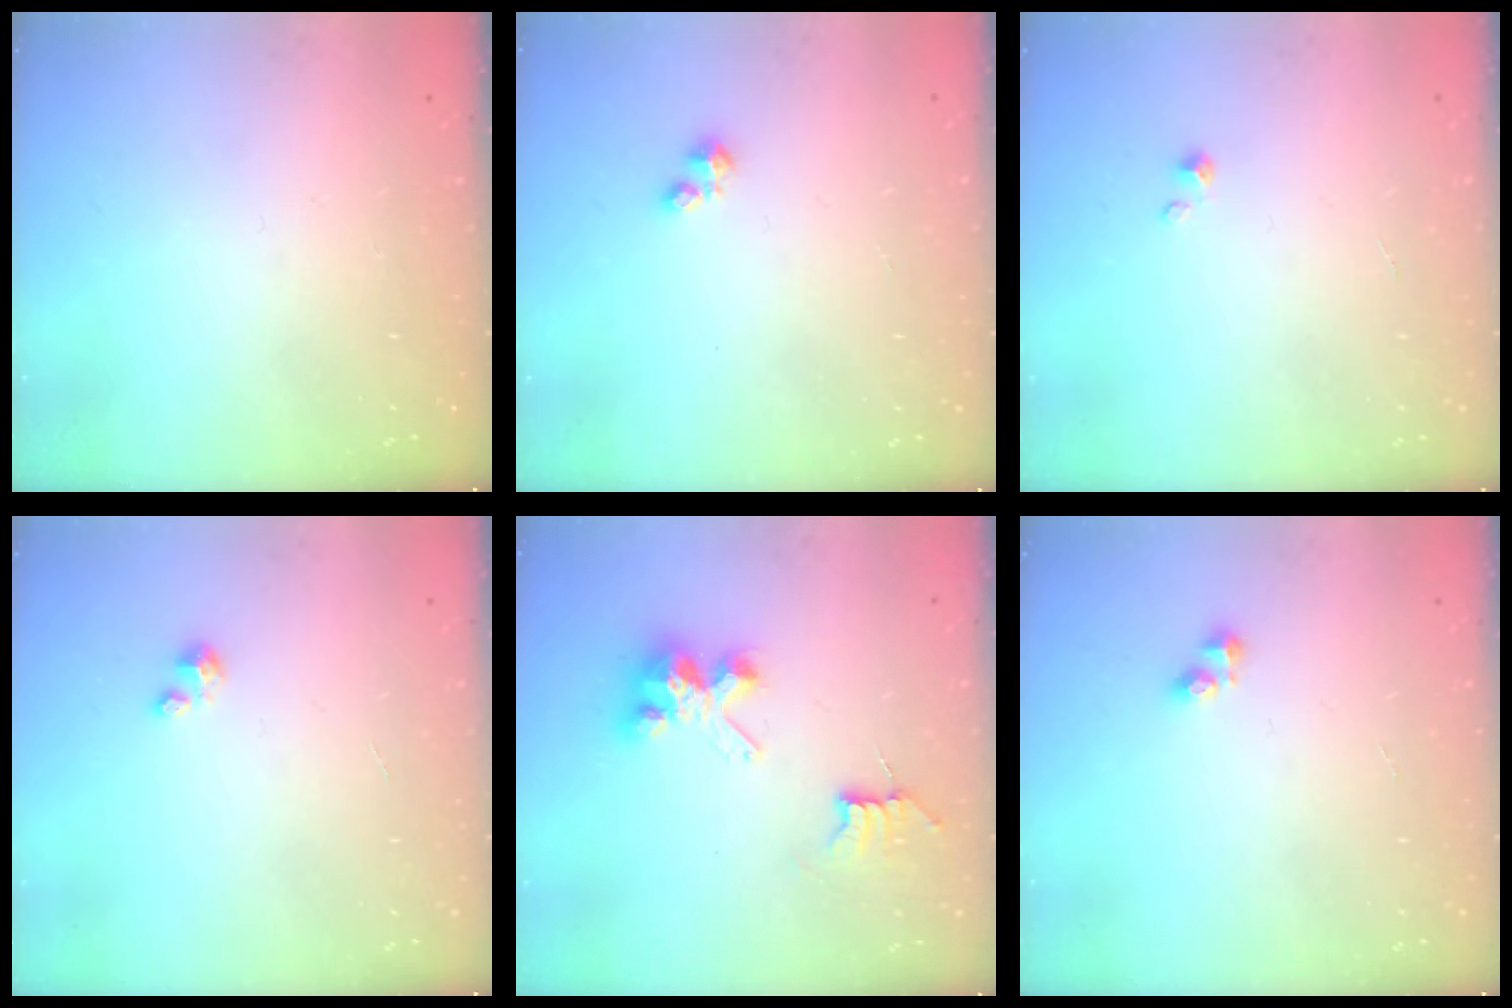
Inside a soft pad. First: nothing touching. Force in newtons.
{"total": 1.1, "press": 1.1, "slide": 0.3}
{"total": 0.7, "press": 0.7, "slide": 0.1}
{"total": 0.6, "press": 0.6, "slide": 0.3}
{"total": 7.1, "press": 7.1, "slide": 0.2}
{"total": 2.6, "press": 2.6, "slide": 0.4}